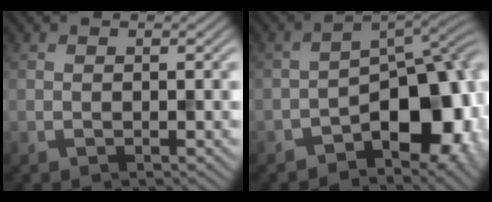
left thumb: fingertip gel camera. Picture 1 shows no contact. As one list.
[{"total": 10.8, "force": [-5.2, 5.8, 7.5], "torque": [-0.078, -0.001, -0.093]}]